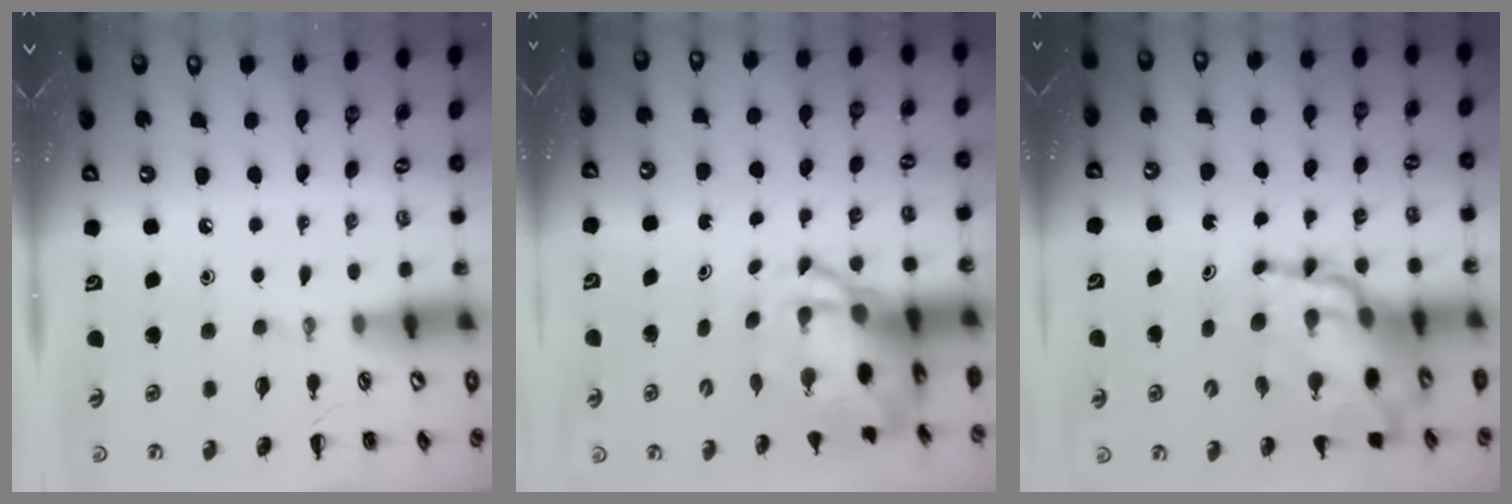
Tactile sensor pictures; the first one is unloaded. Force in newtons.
{"total": 6.6, "press": 6.3, "slide": 1.6}
{"total": 17.4, "press": 16.8, "slide": 4.4}